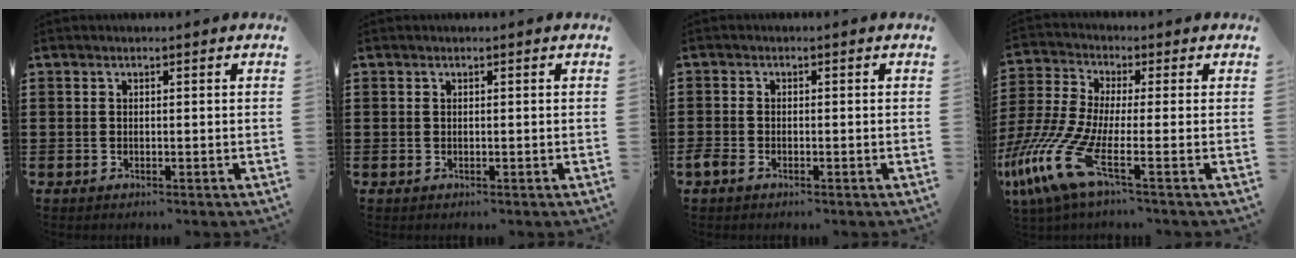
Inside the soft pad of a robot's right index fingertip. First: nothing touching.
{"total": 0.0}
{"total": 1.0, "force": [-0.8, 0.4, 0.4], "torque": [-0.016, -0.004, -0.018]}
{"total": 11.0, "force": [-4.8, 2.8, 9.5], "torque": [-0.243, -0.014, -0.103]}